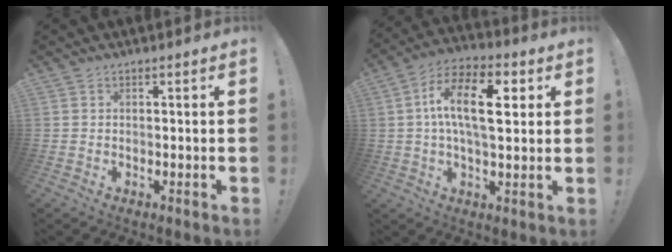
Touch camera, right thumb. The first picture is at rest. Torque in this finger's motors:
{"motor_torque": [0.84, 0.99, 0.68, 0.66, 0.13]}